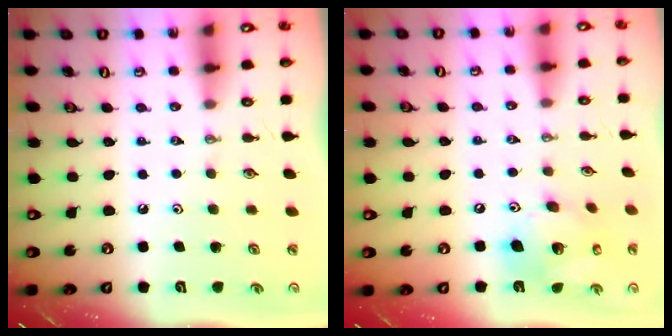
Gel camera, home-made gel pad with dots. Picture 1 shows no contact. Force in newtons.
{"total": 17.3, "press": 16.9, "slide": 3.6}